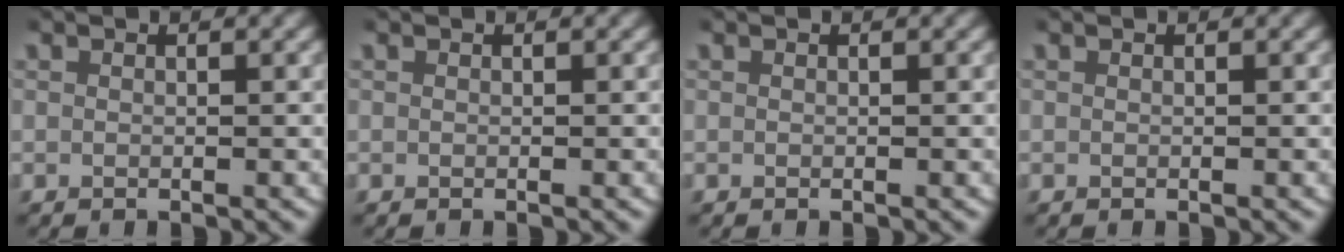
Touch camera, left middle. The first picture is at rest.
{"total": 0.0}
{"total": 0.0}
{"total": 0.0}